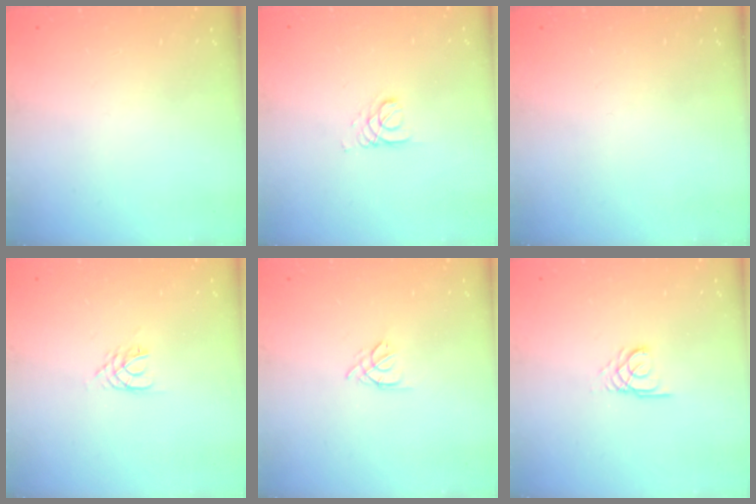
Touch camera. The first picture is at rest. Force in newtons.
{"total": 2.7, "press": 2.7, "slide": 0.3}
{"total": 0.0}
{"total": 3.0, "press": 2.9, "slide": 0.4}
{"total": 3.0, "press": 2.9, "slide": 0.7}
{"total": 2.7, "press": 2.7, "slide": 0.3}